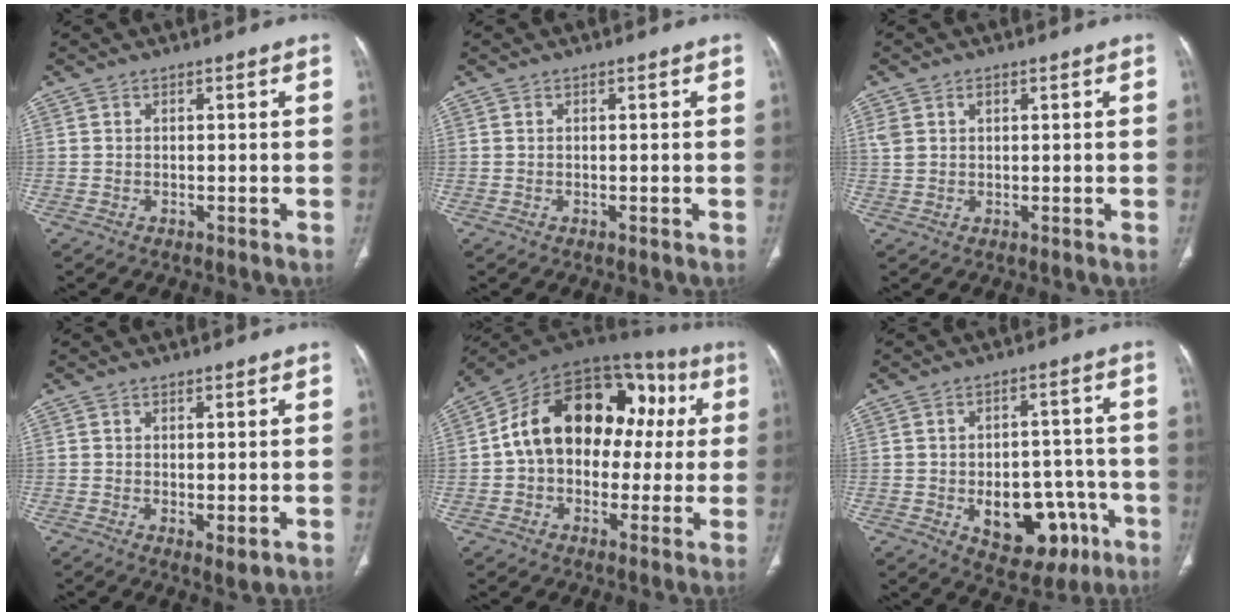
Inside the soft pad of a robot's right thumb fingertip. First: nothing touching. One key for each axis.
{"total": 0.0}
{"total": 2.9, "fx": 1.2, "fy": 2.0, "fz": 1.8, "tx": -0.035, "ty": 0.004, "tz": 0.032}
{"total": 2.8, "fx": -0.5, "fy": 1.0, "fz": 2.6, "tx": -0.043, "ty": -0.012, "tz": -0.003}
{"total": 23.6, "fx": 2.9, "fy": 16.1, "fz": 17.1, "tx": -0.234, "ty": 0.059, "tz": 0.040}
{"total": 14.8, "fx": -5.0, "fy": 9.5, "fz": 10.2, "tx": -0.100, "ty": 0.036, "tz": -0.053}